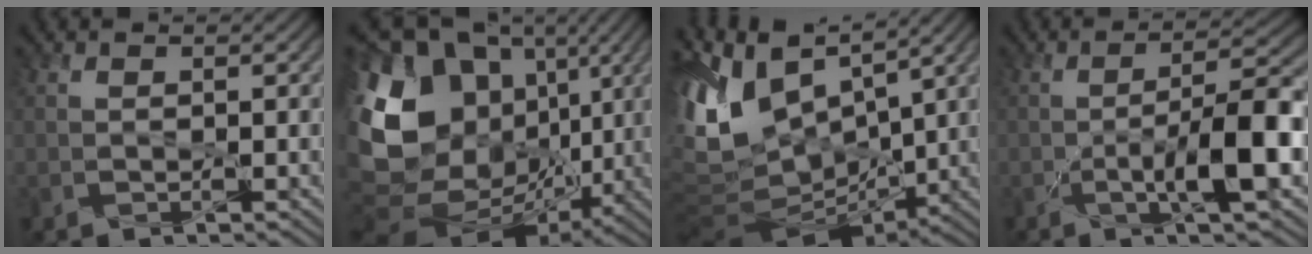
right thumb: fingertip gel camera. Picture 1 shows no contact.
{"total": 19.6, "force": [3.5, 15.0, 12.1], "torque": [-0.294, 0.012, 0.085]}
{"total": 13.0, "force": [3.8, 7.0, 10.3], "torque": [-0.250, 0.004, 0.084]}
{"total": 8.0, "force": [-2.3, 1.6, 7.5], "torque": [-0.118, 0.008, -0.043]}